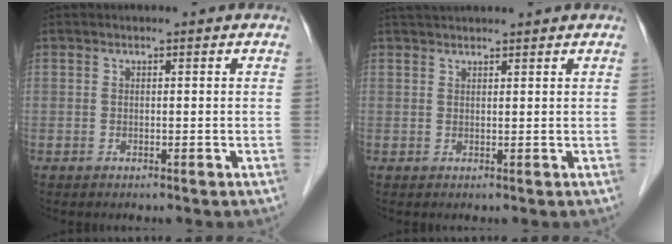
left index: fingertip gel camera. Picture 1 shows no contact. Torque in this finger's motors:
{"motor_torque": [-0.13, -0.33, 0.13, 0.03]}